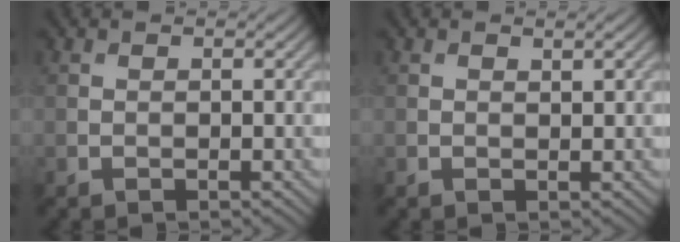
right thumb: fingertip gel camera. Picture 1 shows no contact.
{"total": 0.9, "force": [0.6, 0.2, 0.7], "torque": [-0.012, 0.001, 0.010]}